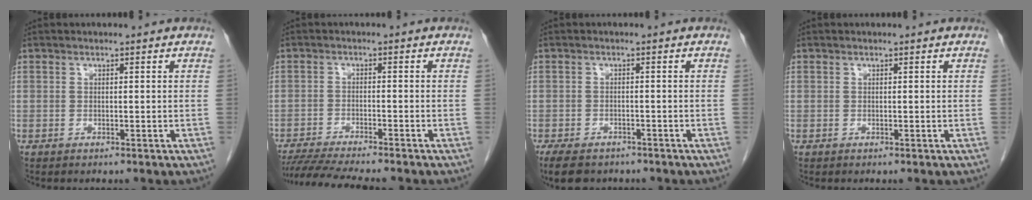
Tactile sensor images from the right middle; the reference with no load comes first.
{"total": 9.9, "force": [-8.9, 0.0, 4.5], "torque": [-0.068, -0.017, -0.142]}
{"total": 8.2, "force": [-6.2, 3.9, 3.7], "torque": [-0.067, -0.009, -0.088]}
{"total": 0.0}